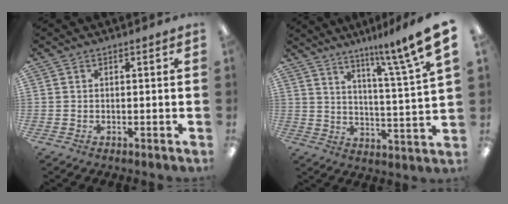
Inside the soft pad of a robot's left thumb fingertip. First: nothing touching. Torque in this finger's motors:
{"motor_torque": [0.40, 0.15, 0.88, -0.58, 0.24]}